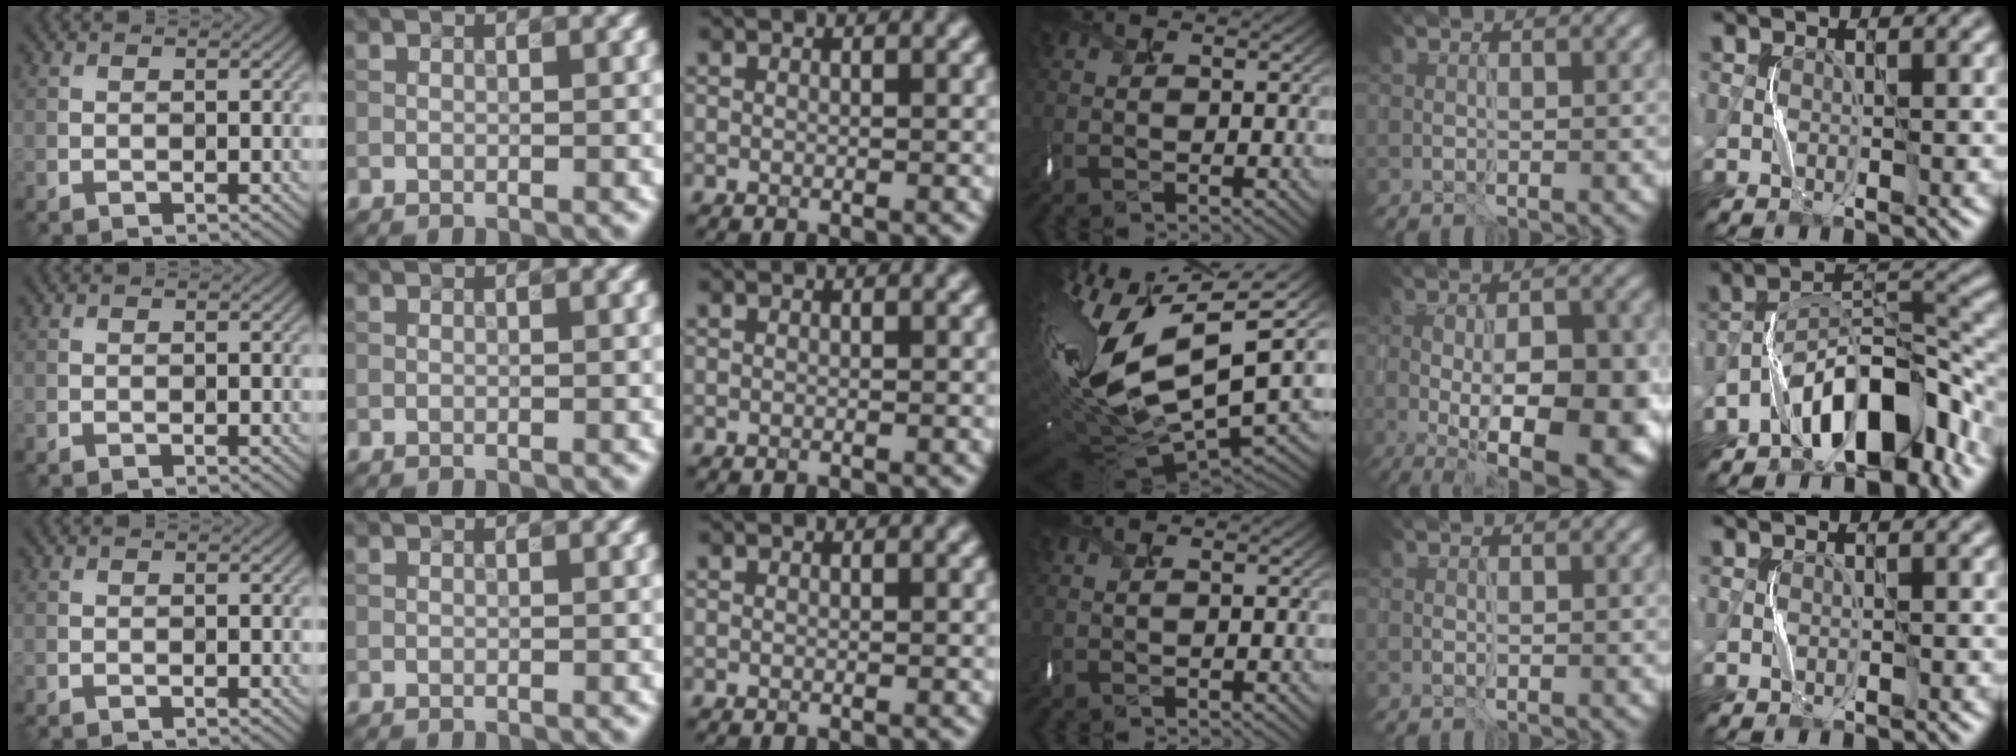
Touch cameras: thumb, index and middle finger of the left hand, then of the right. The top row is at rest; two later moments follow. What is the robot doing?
{"motion": "shake", "object": "box of matches"}